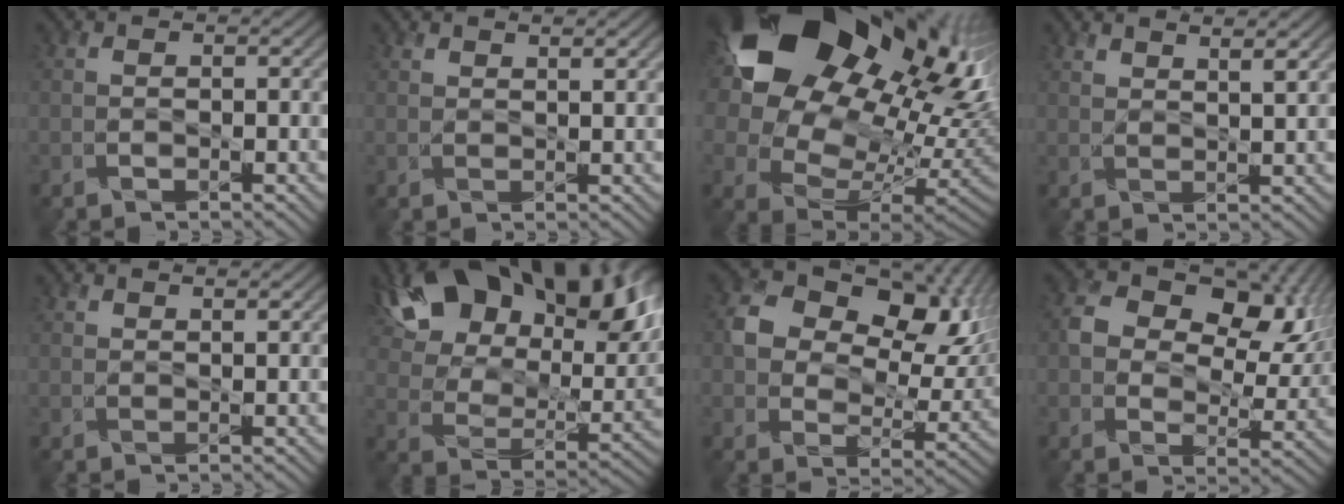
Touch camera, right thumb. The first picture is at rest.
{"total": 1.5, "force": [1.5, 0.0, 0.4], "torque": [-0.012, 0.000, 0.027]}
{"total": 22.6, "force": [9.2, 15.4, 13.7], "torque": [-0.294, -0.002, 0.188]}
{"total": 3.0, "force": [2.5, 0.2, 1.5], "torque": [-0.021, 0.000, 0.044]}
{"total": 1.2, "force": [1.2, 0.0, 0.2], "torque": [-0.010, -0.001, 0.022]}
{"total": 19.2, "force": [11.3, 10.9, 11.1], "torque": [-0.231, 0.026, 0.206]}
{"total": 12.6, "force": [4.6, 8.7, 7.9], "torque": [-0.135, -0.002, 0.076]}
{"total": 11.2, "force": [3.7, 7.8, 7.1], "torque": [-0.118, -0.005, 0.056]}